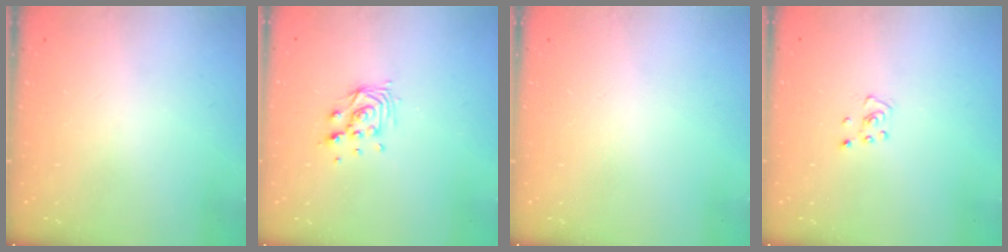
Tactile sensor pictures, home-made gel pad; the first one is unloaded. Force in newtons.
{"total": 8.2, "press": 8.2, "slide": 0.6}
{"total": 0.0}
{"total": 3.2, "press": 3.2, "slide": 0.2}